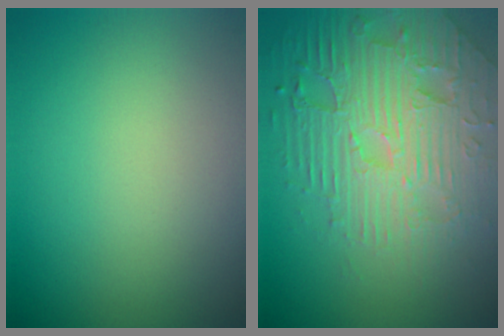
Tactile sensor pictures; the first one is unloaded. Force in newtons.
{"total": 6.9, "press": 5.3, "slide": 4.4}